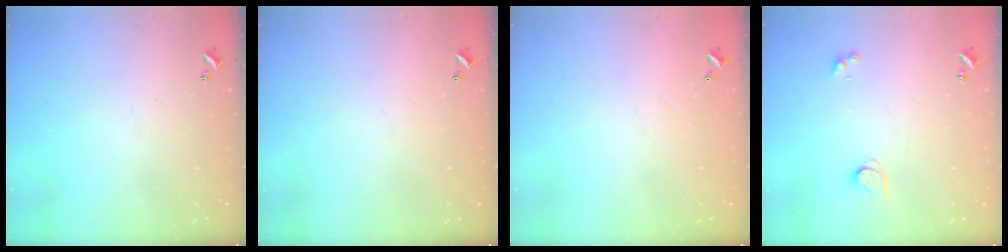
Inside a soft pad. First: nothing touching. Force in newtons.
{"total": 2.8, "press": 2.8, "slide": 0.1}
{"total": 2.8, "press": 2.8, "slide": 0.1}
{"total": 2.6, "press": 2.6, "slide": 0.3}